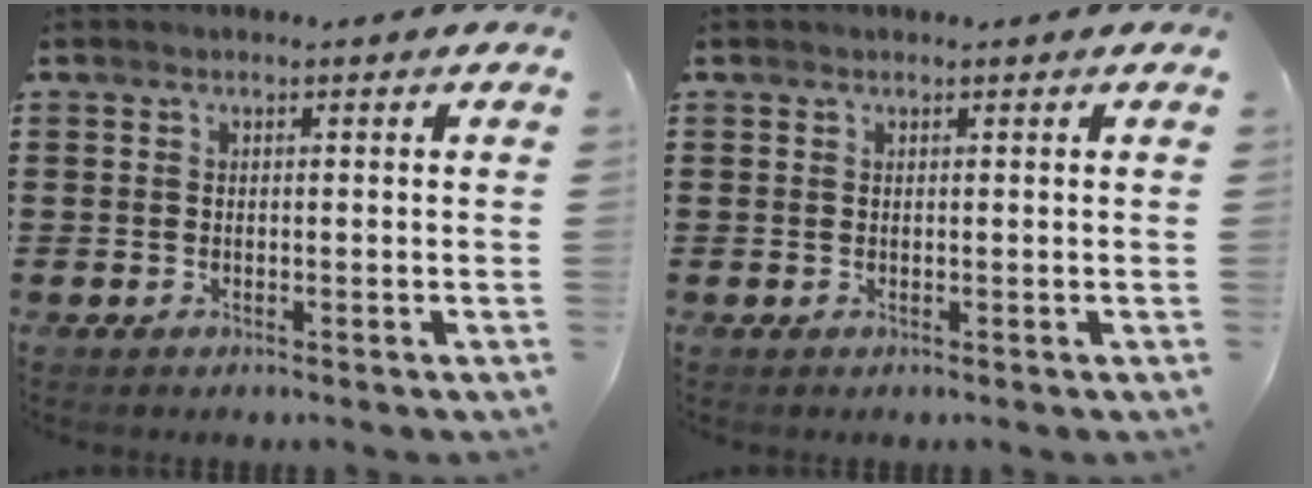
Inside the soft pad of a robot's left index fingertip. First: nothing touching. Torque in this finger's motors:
{"motor_torque": [1.88, 0.26, 0.03, 0.00]}